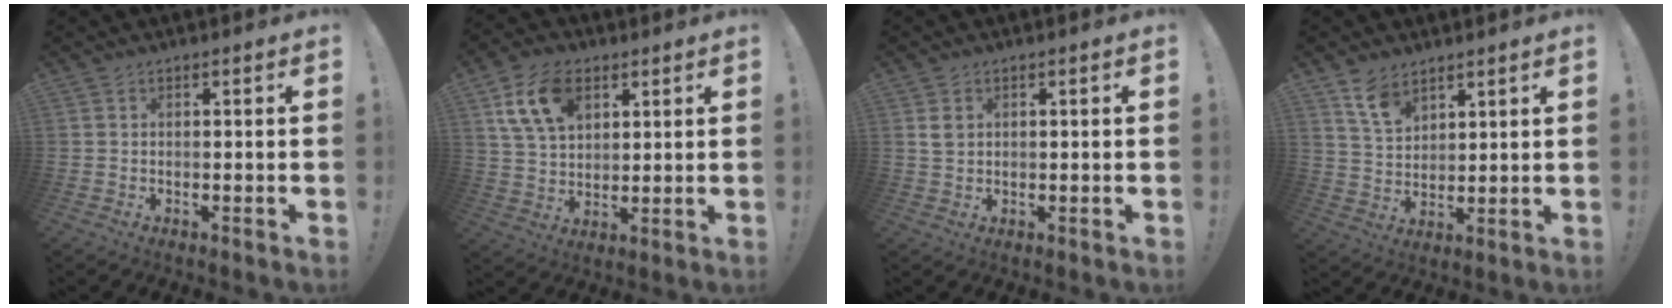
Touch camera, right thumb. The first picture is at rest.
{"total": 13.7, "force": [6.4, 8.9, 8.2], "torque": [-0.139, -0.014, 0.123]}
{"total": 2.4, "force": [0.8, 1.8, 1.5], "torque": [-0.022, 0.002, 0.013]}
{"total": 8.6, "force": [6.0, 4.8, 3.7], "torque": [-0.063, -0.035, 0.115]}